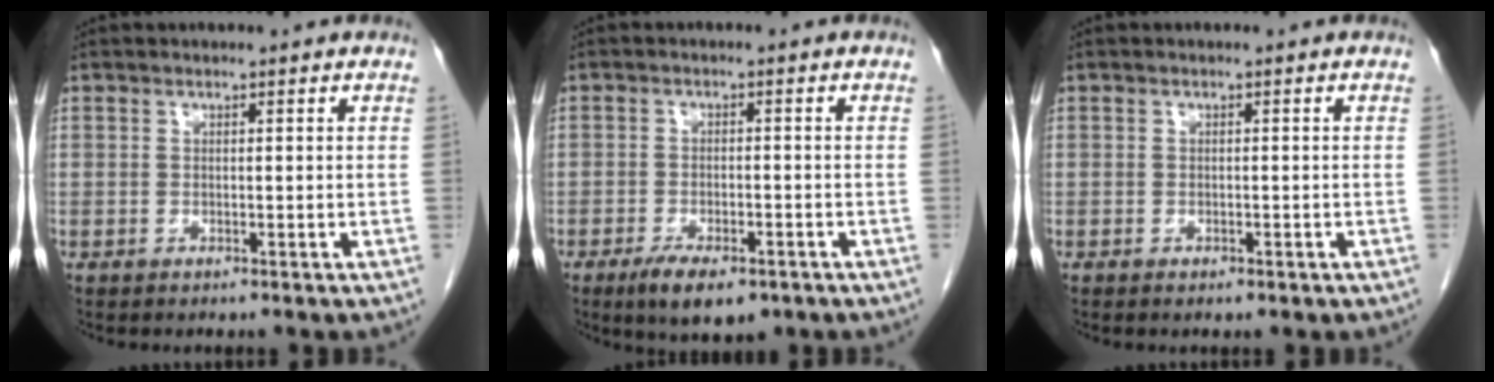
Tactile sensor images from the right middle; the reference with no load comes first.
{"total": 6.8, "force": [-4.4, 2.5, 4.6], "torque": [-0.077, -0.010, -0.065]}
{"total": 1.0, "force": [-0.5, 0.6, 0.6], "torque": [-0.006, 0.001, -0.002]}